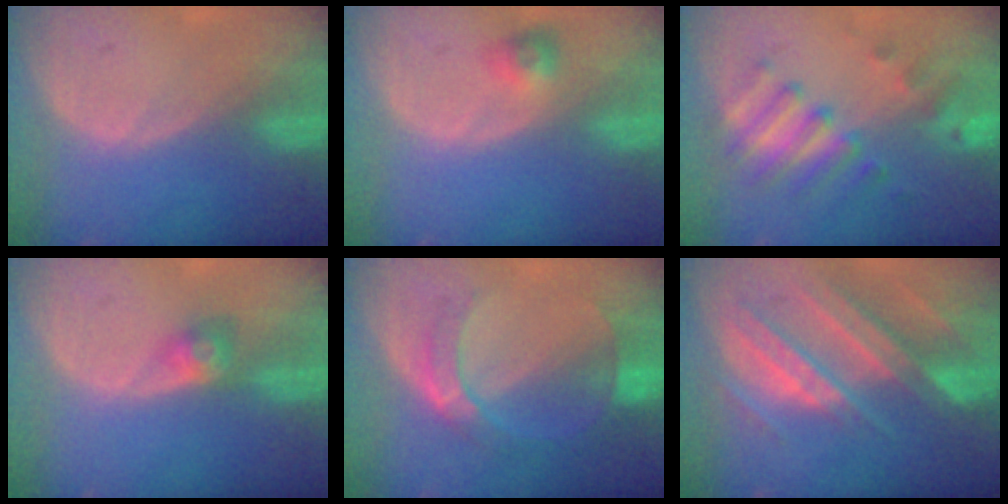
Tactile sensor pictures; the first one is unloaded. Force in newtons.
{"total": 2.9, "press": 2.6, "slide": 1.2}
{"total": 7.5, "press": 7.4, "slide": 1.1}
{"total": 3.0, "press": 2.6, "slide": 1.5}
{"total": 7.2, "press": 6.5, "slide": 3.1}
{"total": 10.5, "press": 9.3, "slide": 4.8}